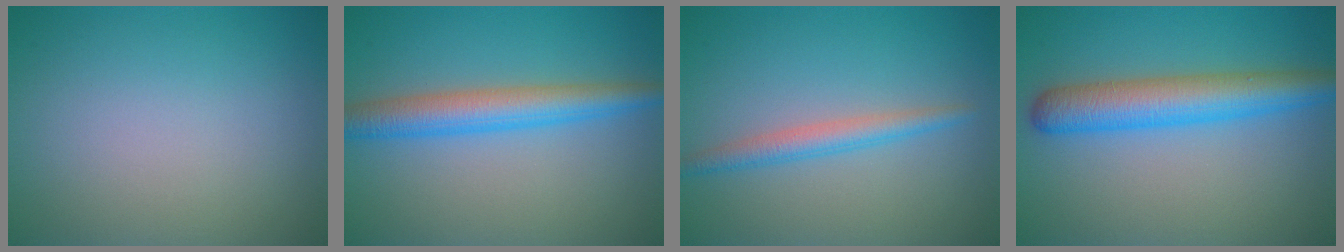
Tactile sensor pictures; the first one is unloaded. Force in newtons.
{"total": 4.6, "press": 4.5, "slide": 0.2}
{"total": 2.3, "press": 2.3, "slide": 0.1}
{"total": 5.7, "press": 5.7, "slide": 0.1}